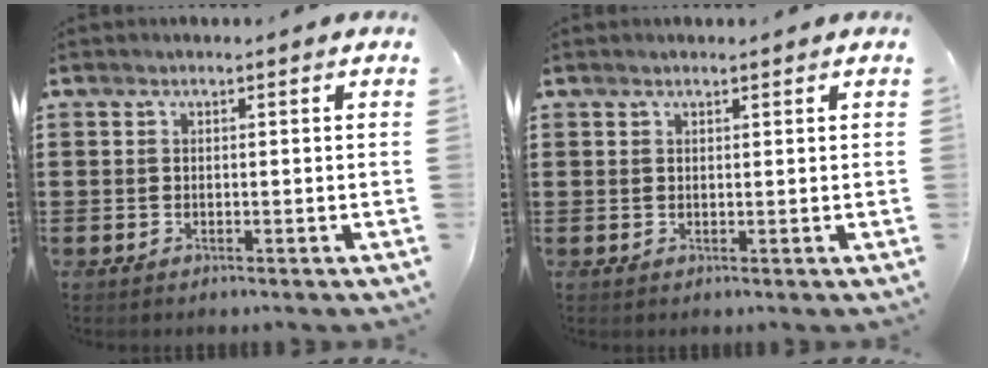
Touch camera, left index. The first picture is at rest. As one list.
[{"total": 0.8, "force": [0.7, 0.0, 0.4], "torque": [-0.009, -0.001, 0.014]}]